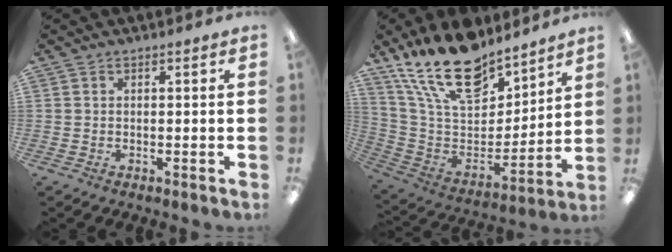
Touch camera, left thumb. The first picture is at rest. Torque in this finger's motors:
{"motor_torque": [2.41, 0.98, 1.68, -1.08, 0.58]}